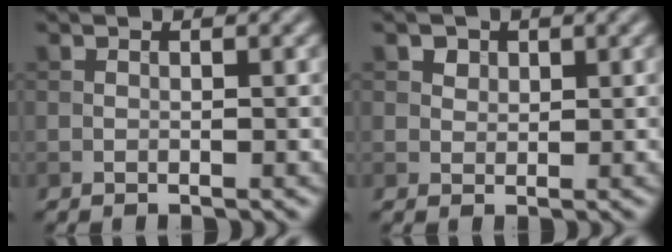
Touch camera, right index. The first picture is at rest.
{"total": 1.9, "force": [1.2, 1.3, 0.7], "torque": [-0.015, -0.005, 0.024]}